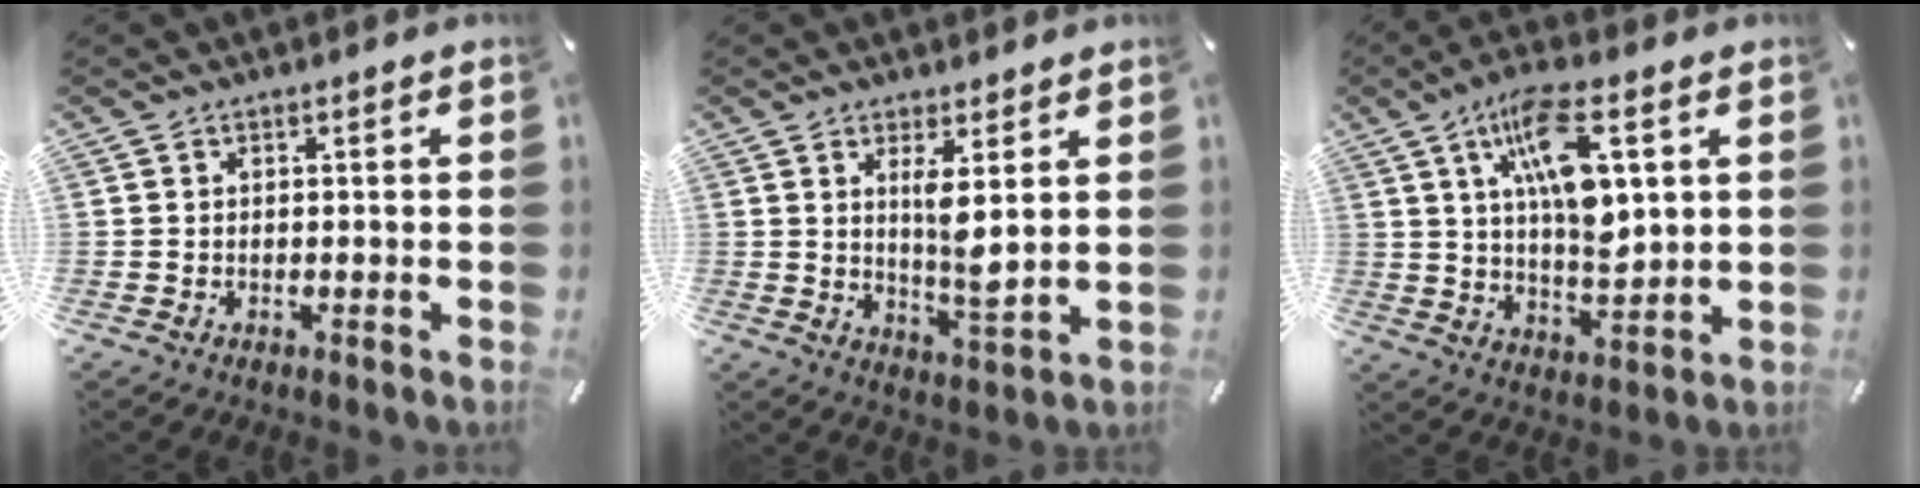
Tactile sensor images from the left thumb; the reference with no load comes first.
{"total": 7.0, "force": [2.5, 1.9, 6.3], "torque": [-0.118, -0.026, 0.035]}
{"total": 14.7, "force": [5.7, 5.7, 12.3], "torque": [-0.223, -0.010, 0.091]}